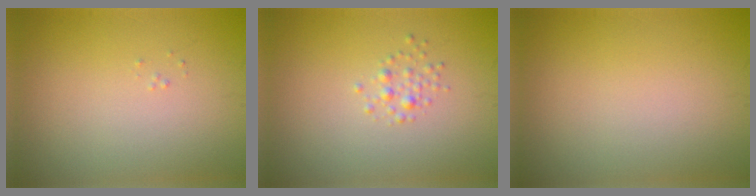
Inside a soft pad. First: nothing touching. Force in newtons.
{"total": 1.2, "press": 1.2, "slide": 0.0}
{"total": 0.0}